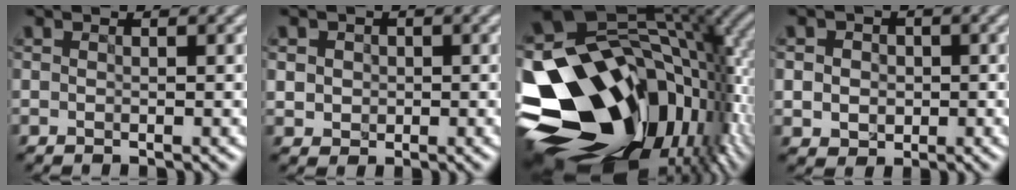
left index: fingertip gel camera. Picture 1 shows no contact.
{"total": 3.1, "force": [1.0, 2.7, 1.1], "torque": [-0.005, 0.023, 0.008]}
{"total": 19.2, "force": [-4.3, 13.4, 13.0], "torque": [-0.277, -0.044, -0.045]}
{"total": 5.1, "force": [0.1, 4.7, 1.8], "torque": [-0.024, 0.028, -0.017]}